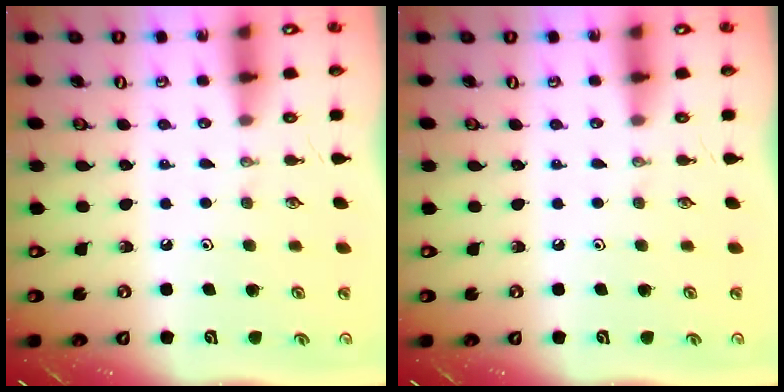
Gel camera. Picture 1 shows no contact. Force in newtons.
{"total": 0.0}